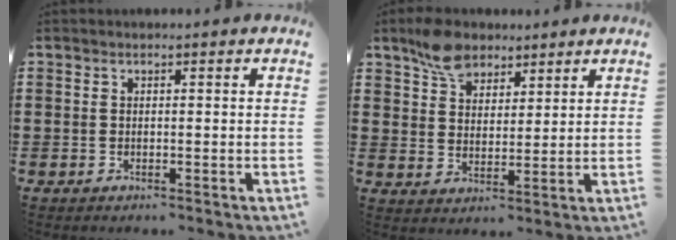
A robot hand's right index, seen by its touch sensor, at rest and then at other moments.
{"total": 6.2, "force": [4.6, 3.5, 2.3], "torque": [-0.055, 0.006, 0.087]}